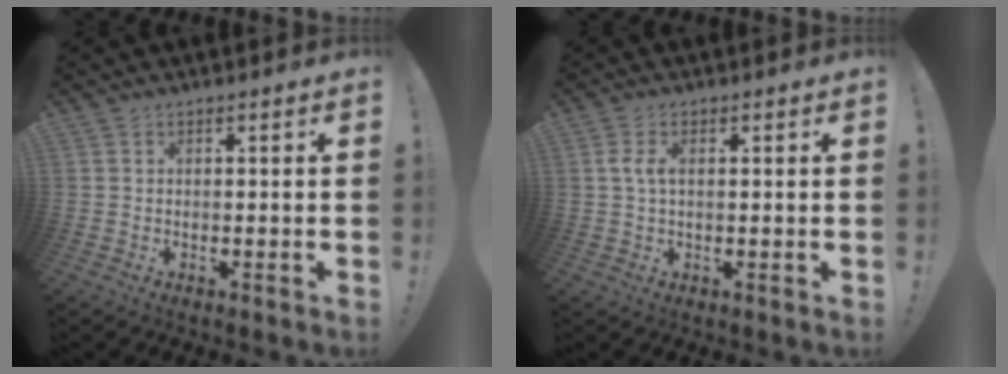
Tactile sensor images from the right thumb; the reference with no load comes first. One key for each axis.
{"total": 3.7, "fx": 0.5, "fy": 1.6, "fz": 3.3, "tx": -0.068, "ty": 0.006, "tz": 0.005}